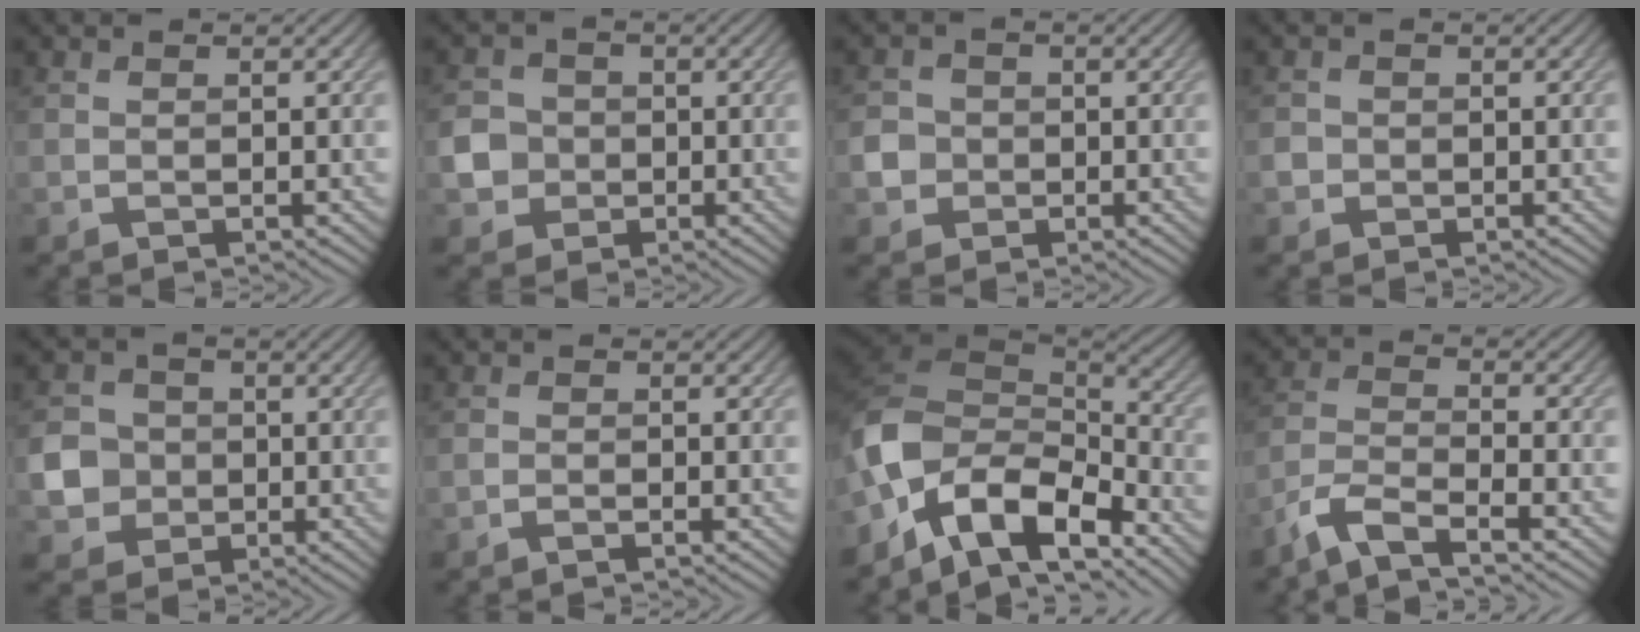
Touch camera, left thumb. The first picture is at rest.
{"total": 3.9, "force": [-0.7, 3.7, 1.1], "torque": [-0.027, -0.002, -0.024]}
{"total": 2.9, "force": [-0.6, 2.7, 0.7], "torque": [-0.013, -0.002, -0.018]}
{"total": 1.3, "force": [-0.4, 1.2, 0.1], "torque": [0.005, 0.002, -0.011]}
{"total": 5.2, "force": [-0.8, 4.9, 1.7], "torque": [-0.048, -0.008, -0.033]}
{"total": 0.8, "force": [-0.7, 0.0, 0.3], "torque": [-0.006, 0.002, -0.018]}
{"total": 13.7, "force": [-6.6, 7.5, 9.3], "torque": [-0.223, -0.014, -0.124]}
{"total": 6.1, "force": [-4.9, 1.1, 3.5], "torque": [-0.085, -0.003, -0.108]}